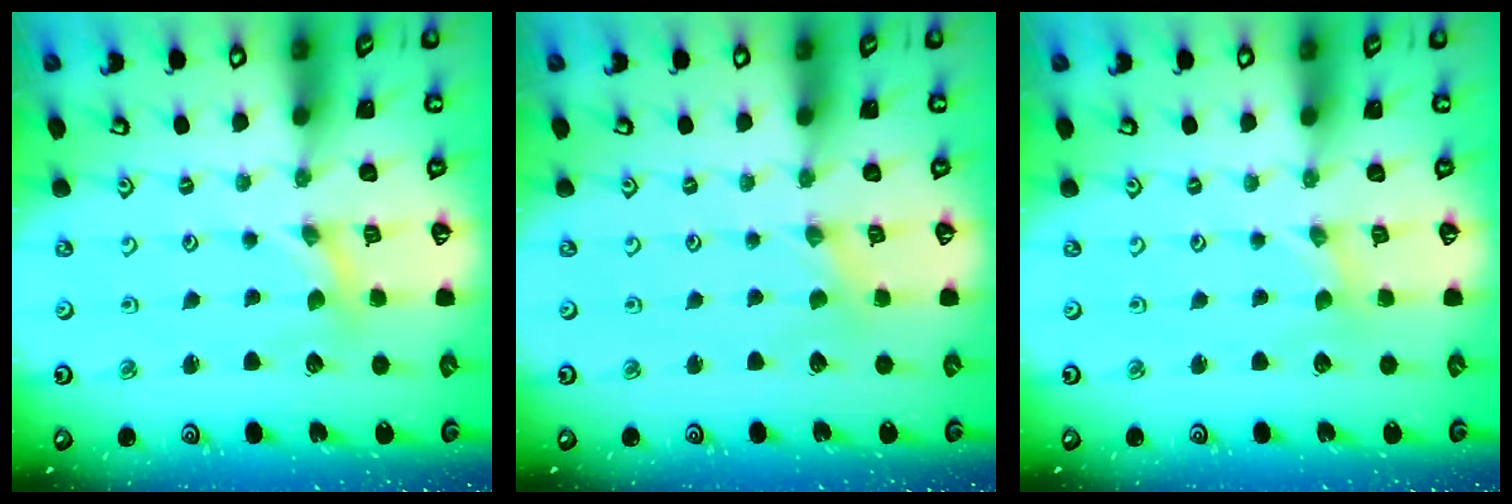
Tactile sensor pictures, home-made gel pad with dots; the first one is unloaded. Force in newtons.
{"total": 0.0}
{"total": 0.0}